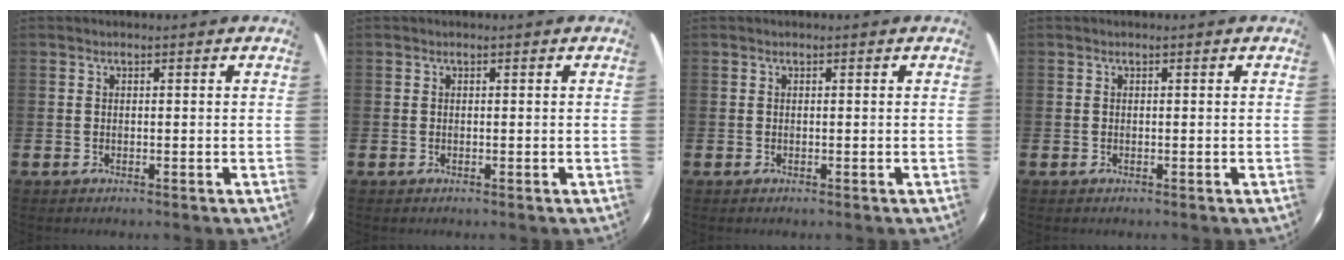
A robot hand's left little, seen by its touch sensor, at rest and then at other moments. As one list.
[{"total": 0.0}, {"total": 0.0}, {"total": 0.0}]